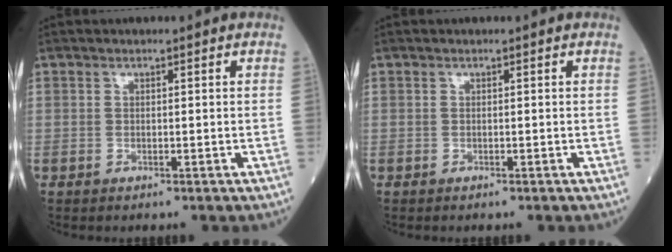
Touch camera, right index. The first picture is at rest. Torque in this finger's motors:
{"motor_torque": [0.19, 0.04, 0.09, 0.01]}